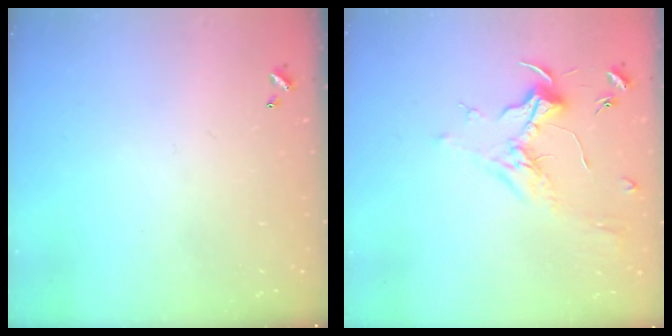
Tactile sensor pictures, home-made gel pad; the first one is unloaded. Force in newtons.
{"total": 1.7, "press": 1.5, "slide": 0.8}